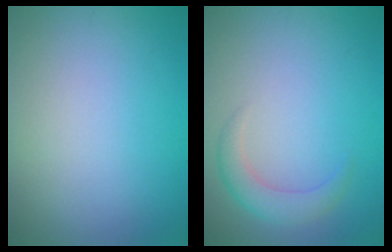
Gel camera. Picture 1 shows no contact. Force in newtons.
{"total": 2.4, "press": 2.4, "slide": 0.1}